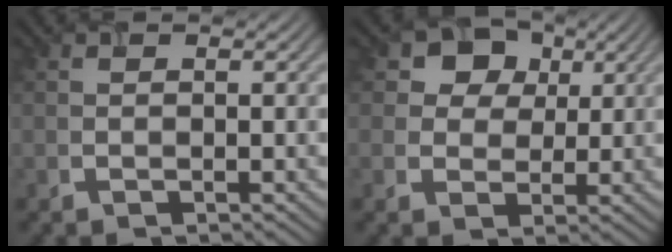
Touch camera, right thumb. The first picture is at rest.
{"total": 7.0, "force": [3.0, 5.7, 2.6], "torque": [-0.070, -0.006, 0.053]}